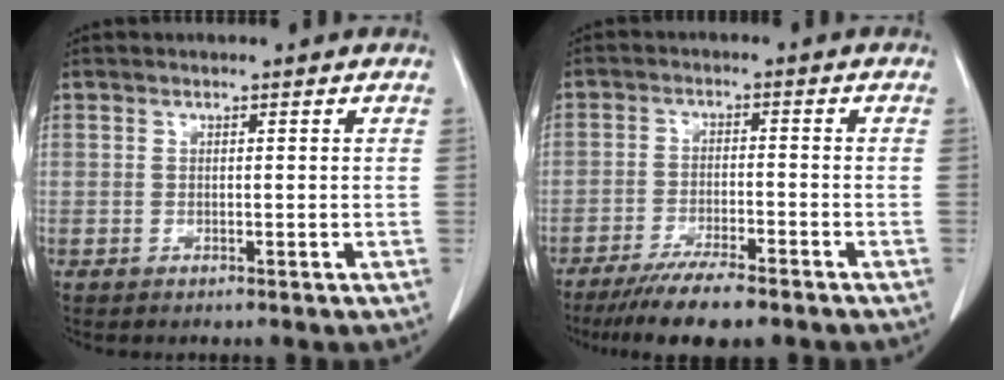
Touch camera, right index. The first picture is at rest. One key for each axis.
{"total": 8.7, "fx": -6.8, "fy": 1.2, "fz": 5.3, "tx": -0.085, "ty": -0.018, "tz": -0.110}